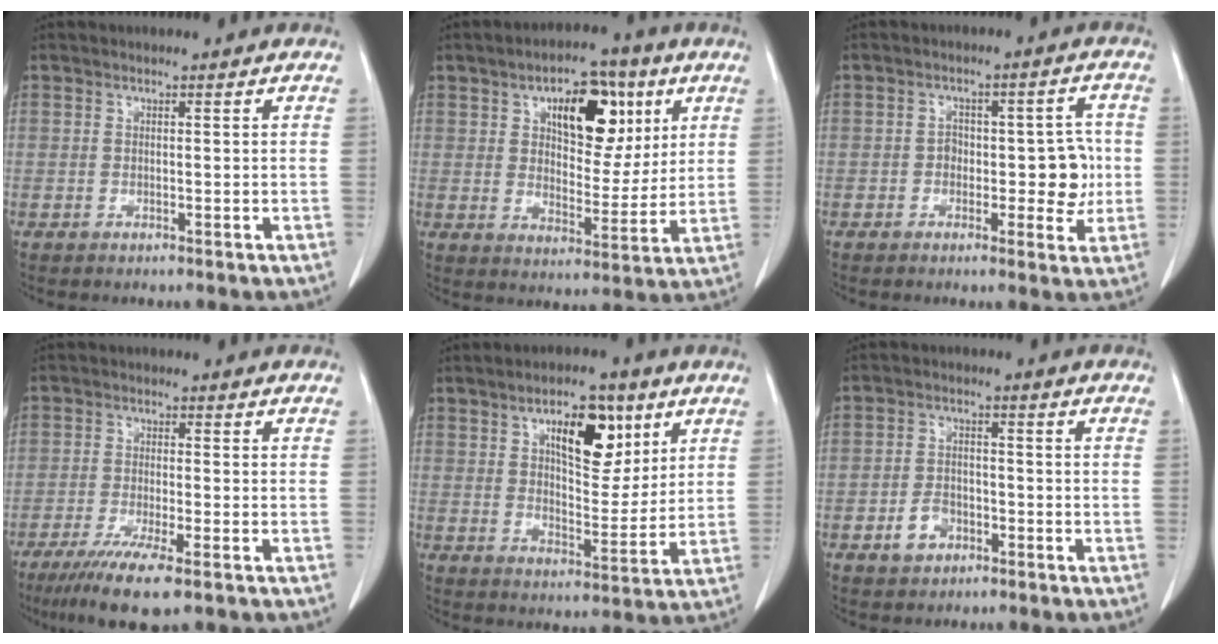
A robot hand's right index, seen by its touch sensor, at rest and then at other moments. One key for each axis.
{"total": 12.6, "fx": 5.3, "fy": 6.2, "fz": 9.7, "tx": -0.140, "ty": 0.019, "tz": 0.088}
{"total": 6.5, "fx": -0.9, "fy": 3.5, "fz": 5.4, "tx": -0.057, "ty": 0.019, "tz": -0.009}
{"total": 8.2, "fx": -5.2, "fy": 0.6, "fz": 6.3, "tx": -0.110, "ty": -0.022, "tz": -0.084}
{"total": 10.7, "fx": 5.0, "fy": 4.4, "fz": 8.3, "tx": -0.130, "ty": 0.007, "tz": 0.084}
{"total": 4.2, "fx": -2.2, "fy": 2.8, "fz": 2.2, "tx": -0.040, "ty": 0.007, "tz": -0.035}